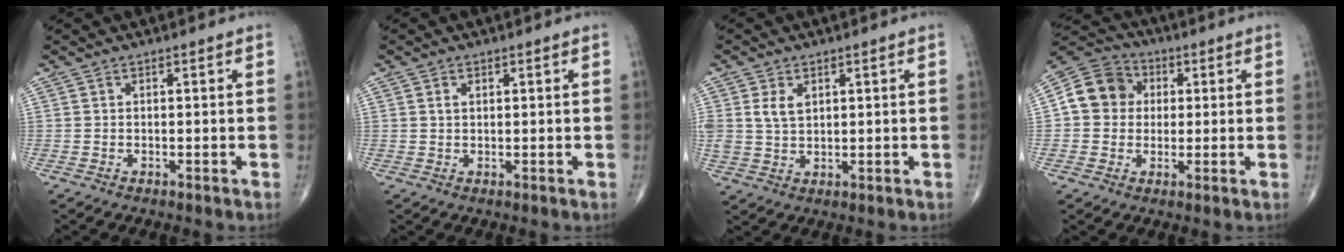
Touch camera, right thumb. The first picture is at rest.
{"total": 1.4, "force": [0.6, 0.9, 0.9], "torque": [-0.016, 0.000, 0.011]}
{"total": 4.3, "force": [1.5, 2.8, 2.8], "torque": [-0.047, -0.006, 0.034]}
{"total": 10.0, "force": [1.2, 8.9, 4.4], "torque": [-0.058, 0.016, 0.008]}